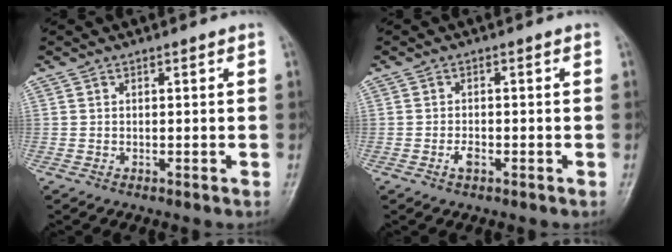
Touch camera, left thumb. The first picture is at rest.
{"total": 1.9, "force": [-0.9, 1.0, 1.4], "torque": [-0.025, 0.005, -0.017]}